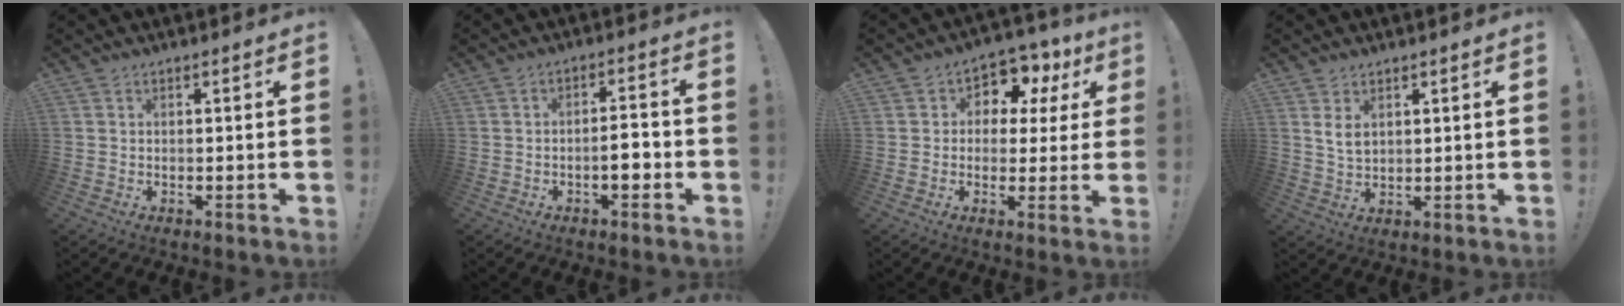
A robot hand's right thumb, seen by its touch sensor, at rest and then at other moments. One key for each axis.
{"total": 5.7, "fx": -2.0, "fy": 1.9, "fz": 4.9, "tx": -0.070, "ty": 0.009, "tz": -0.036}
{"total": 7.2, "fx": 3.4, "fy": 5.4, "fz": 3.4, "tx": -0.047, "ty": -0.032, "tz": 0.062}
{"total": 4.7, "fx": 2.1, "fy": 2.5, "fz": 3.3, "tx": -0.046, "ty": -0.009, "tz": 0.038}